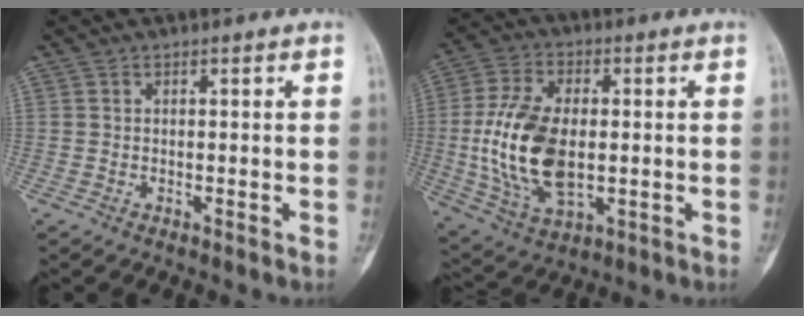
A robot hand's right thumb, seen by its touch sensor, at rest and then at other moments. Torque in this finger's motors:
{"motor_torque": [2.35, 2.18, 1.17, -1.59, 0.40]}